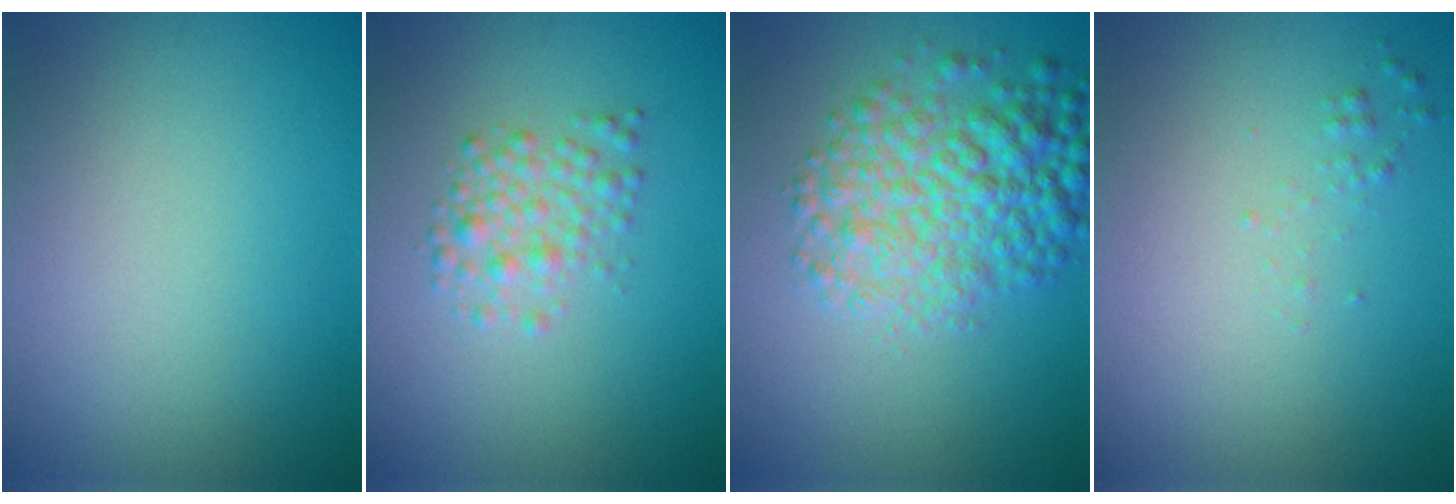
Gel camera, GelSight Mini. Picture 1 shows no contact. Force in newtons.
{"total": 2.5, "press": 2.5, "slide": 0.0}
{"total": 6.6, "press": 6.6, "slide": 0.1}
{"total": 0.6, "press": 0.6, "slide": 0.0}